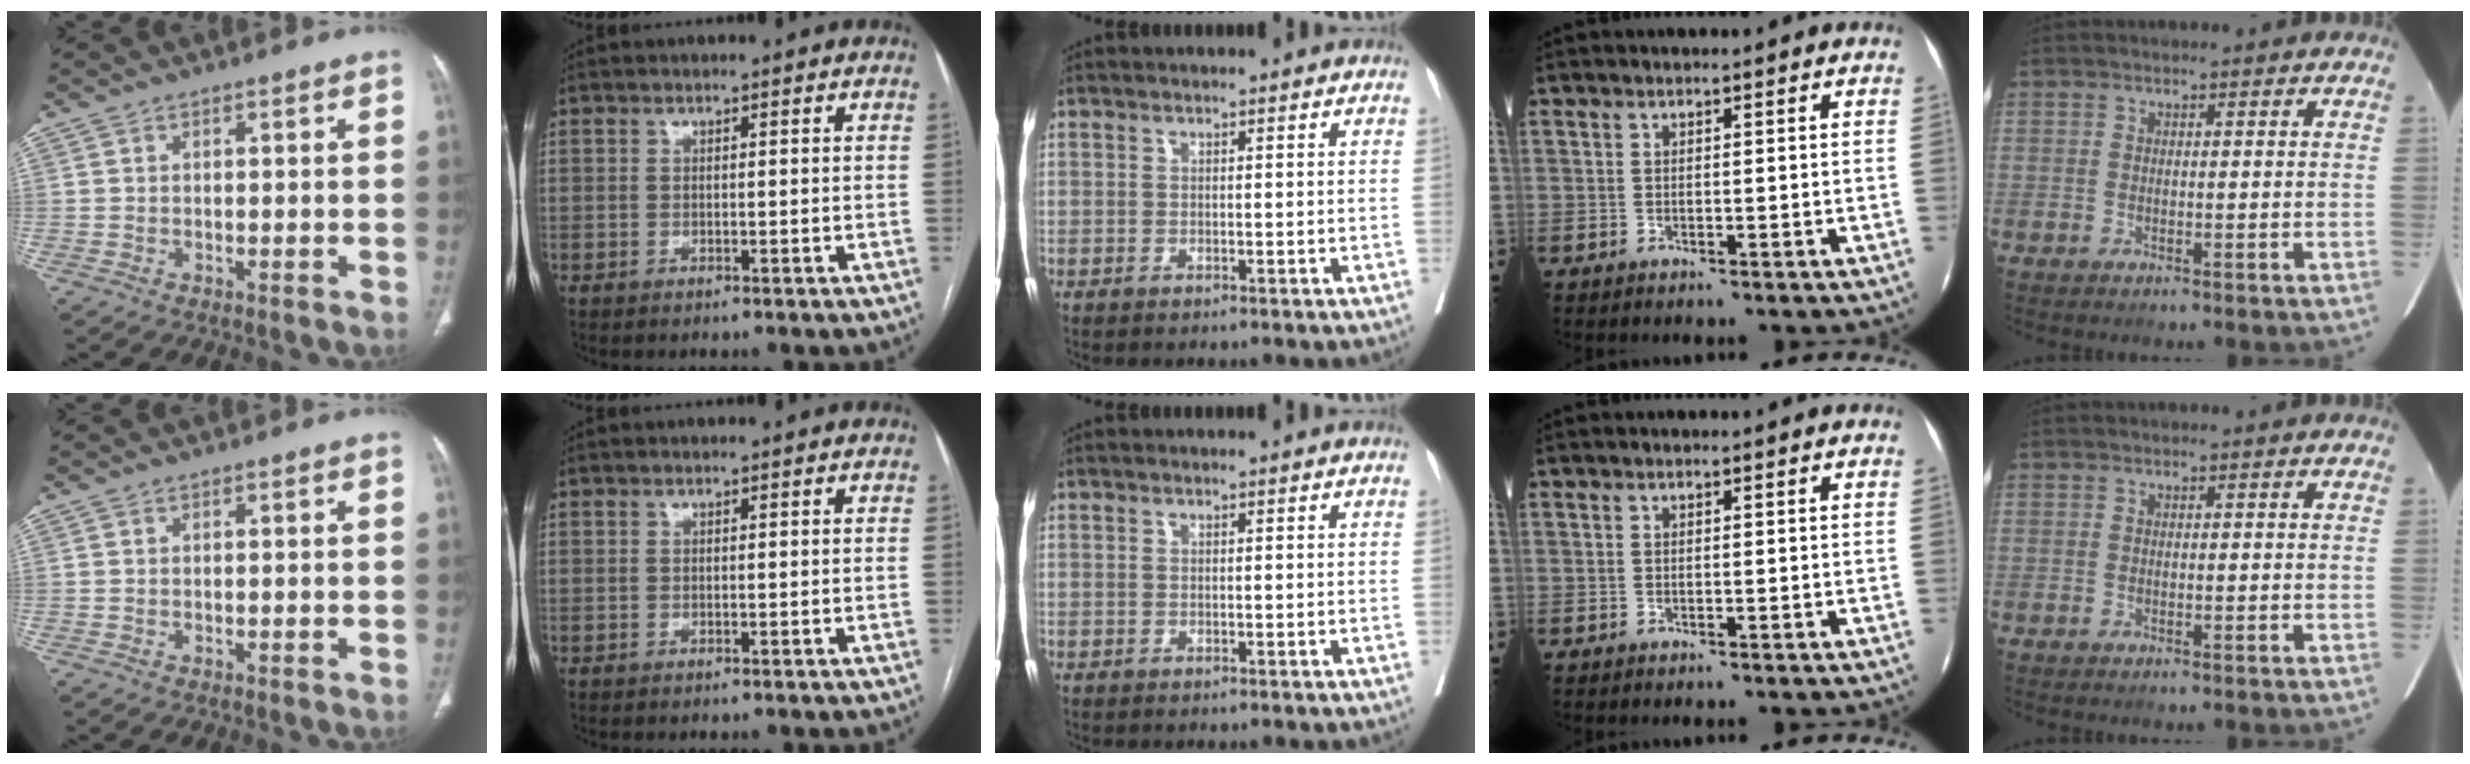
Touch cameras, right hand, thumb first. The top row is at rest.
{}